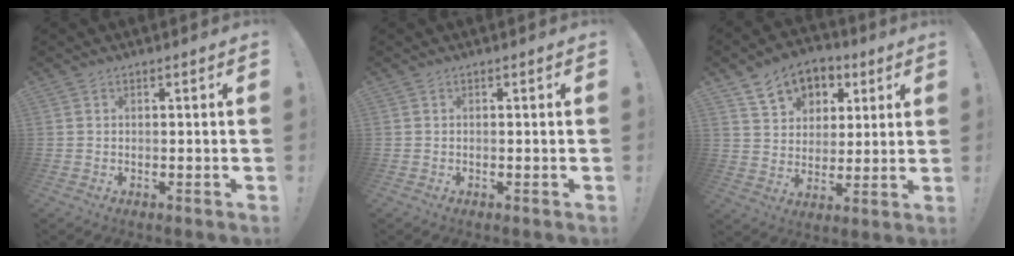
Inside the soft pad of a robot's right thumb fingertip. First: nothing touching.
{"total": 0.0}
{"total": 11.4, "force": [6.0, 8.7, 4.4], "torque": [-0.064, -0.033, 0.118]}